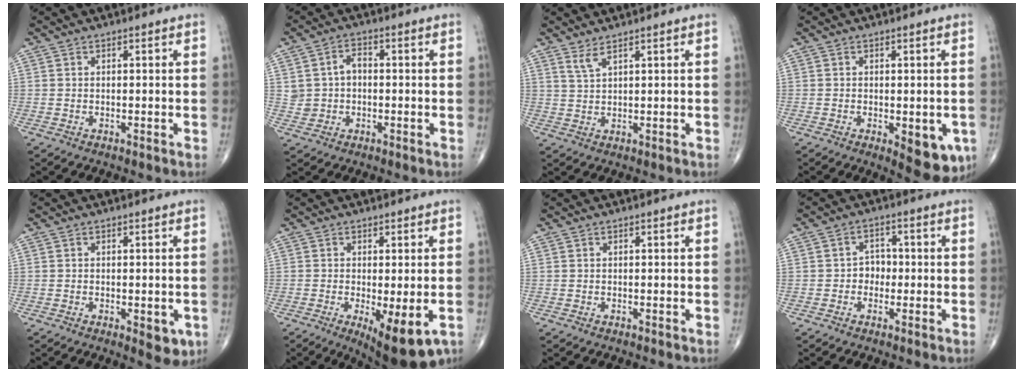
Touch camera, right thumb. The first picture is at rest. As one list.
[{"total": 4.9, "force": [0.2, 3.9, 3.0], "torque": [-0.038, 0.014, 0.004]}, {"total": 2.4, "force": [1.8, 0.3, 1.5], "torque": [-0.038, -0.012, 0.042]}, {"total": 8.0, "force": [-2.5, 3.5, 6.8], "torque": [-0.062, -0.011, -0.024]}, {"total": 4.1, "force": [-1.2, 1.9, 3.4], "torque": [-0.026, -0.006, -0.011]}, {"total": 9.8, "force": [-3.5, 3.1, 8.6], "torque": [-0.120, -0.020, -0.044]}, {"total": 0.0}, {"total": 3.3, "force": [-0.6, 2.8, 1.6], "torque": [0.000, 0.011, -0.018]}]